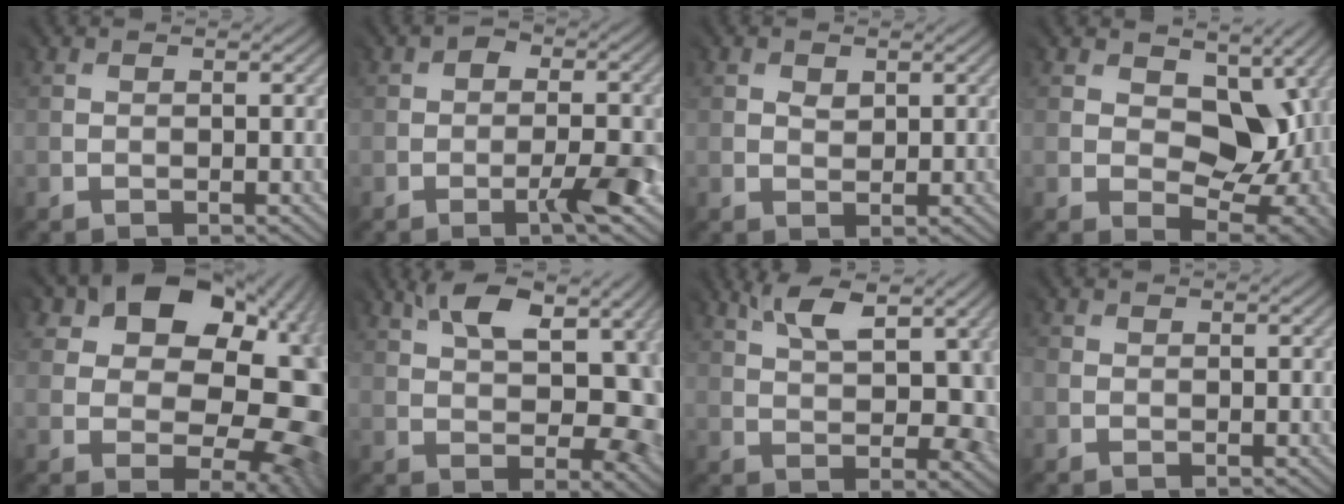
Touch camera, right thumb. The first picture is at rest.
{"total": 4.2, "force": [-1.6, 1.5, 3.5], "torque": [-0.051, 0.007, -0.030]}
{"total": 1.4, "force": [0.9, 1.0, 0.0], "torque": [-0.003, -0.001, 0.020]}
{"total": 10.8, "force": [1.3, 7.5, 7.6], "torque": [-0.135, -0.013, 0.025]}
{"total": 17.4, "force": [3.5, 12.3, 11.8], "torque": [-0.135, -0.005, 0.085]}
{"total": 12.0, "force": [4.0, 6.3, 9.4], "torque": [-0.126, 0.017, 0.063]}
{"total": 10.4, "force": [4.1, 4.8, 8.2], "torque": [-0.119, 0.021, 0.060]}
{"total": 0.6, "force": [-0.2, 0.4, 0.3], "torque": [-0.008, 0.000, -0.007]}